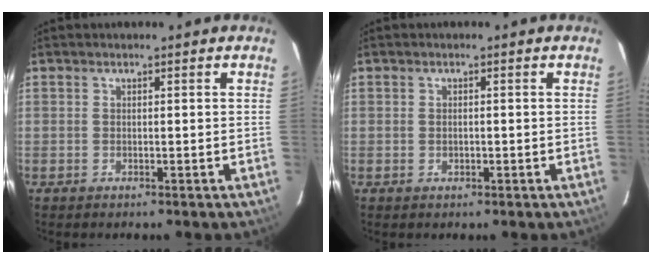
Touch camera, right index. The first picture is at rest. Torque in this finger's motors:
{"motor_torque": [0.08, 0.12, -0.08, -0.01]}